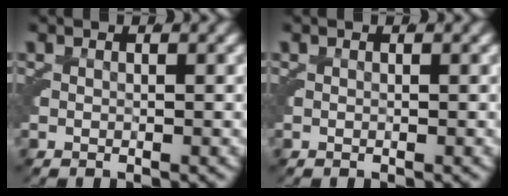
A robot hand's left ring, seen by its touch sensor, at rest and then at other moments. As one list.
[{"total": 0.0}]